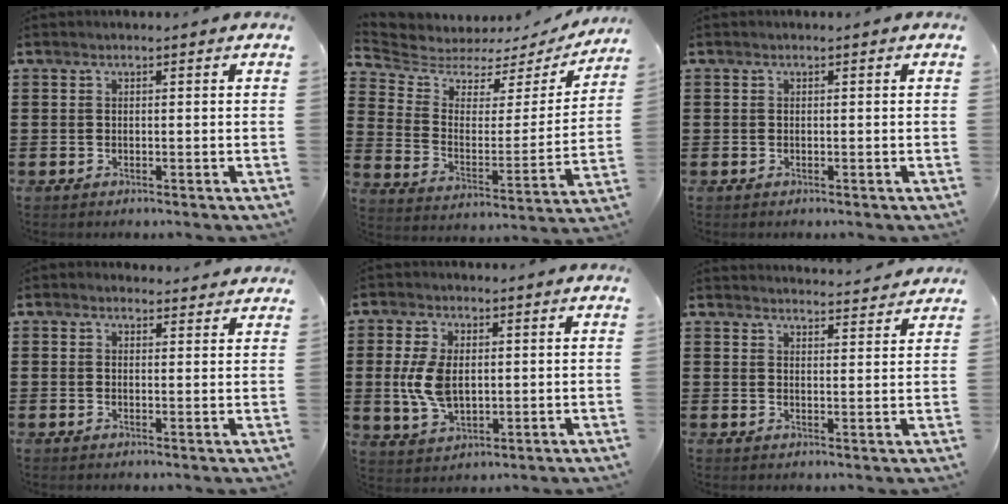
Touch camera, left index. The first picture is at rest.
{"total": 4.9, "force": [4.3, 2.1, 1.0], "torque": [-0.053, -0.032, 0.068]}
{"total": 0.0}
{"total": 1.7, "force": [1.6, 0.6, 0.1], "torque": [-0.007, 0.003, 0.032]}
{"total": 7.4, "force": [0.6, 4.4, 5.9], "torque": [-0.151, 0.001, 0.003]}
{"total": 3.2, "force": [3.2, -0.1, 0.1], "torque": [-0.004, -0.021, 0.056]}